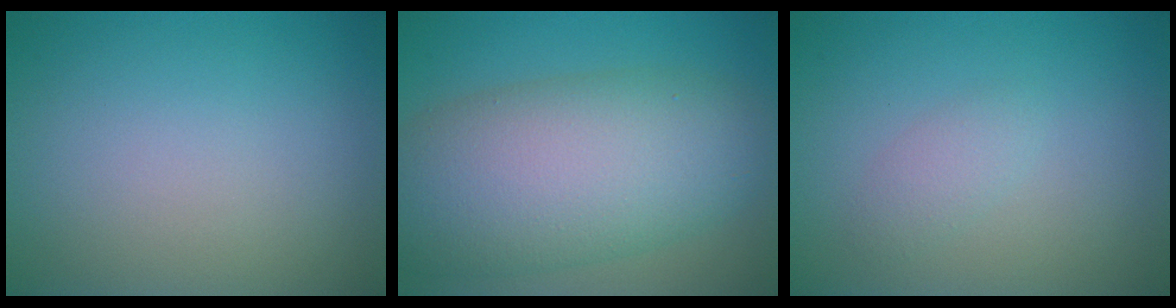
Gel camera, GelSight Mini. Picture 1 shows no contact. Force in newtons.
{"total": 11.2, "press": 11.2, "slide": 0.1}
{"total": 1.3, "press": 1.3, "slide": 0.1}